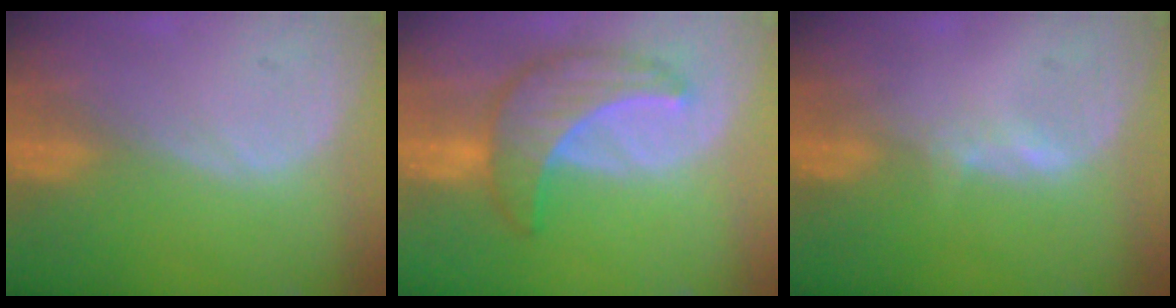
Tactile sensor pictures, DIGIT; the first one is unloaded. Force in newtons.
{"total": 7.9, "press": 7.9, "slide": 0.4}
{"total": 1.1, "press": 1.1, "slide": 0.3}